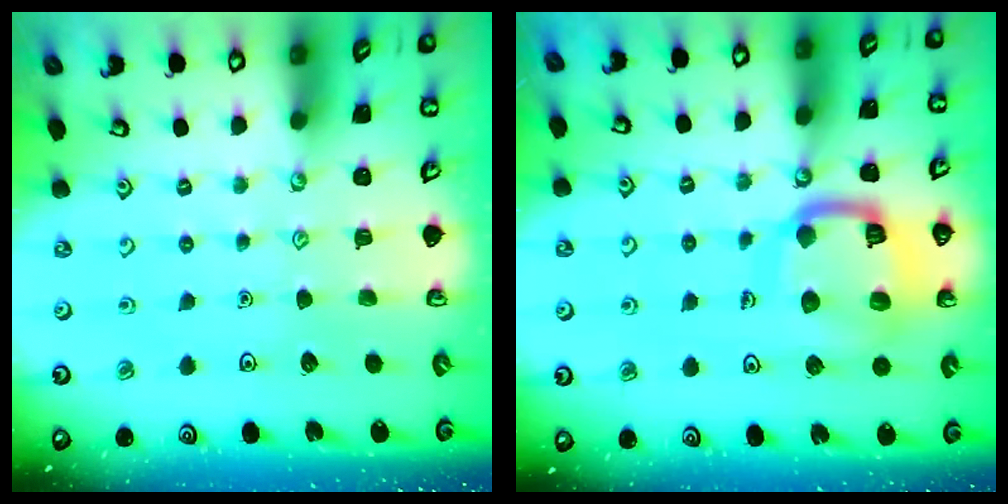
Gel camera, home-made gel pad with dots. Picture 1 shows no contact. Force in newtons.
{"total": 15.9, "press": 15.8, "slide": 1.7}